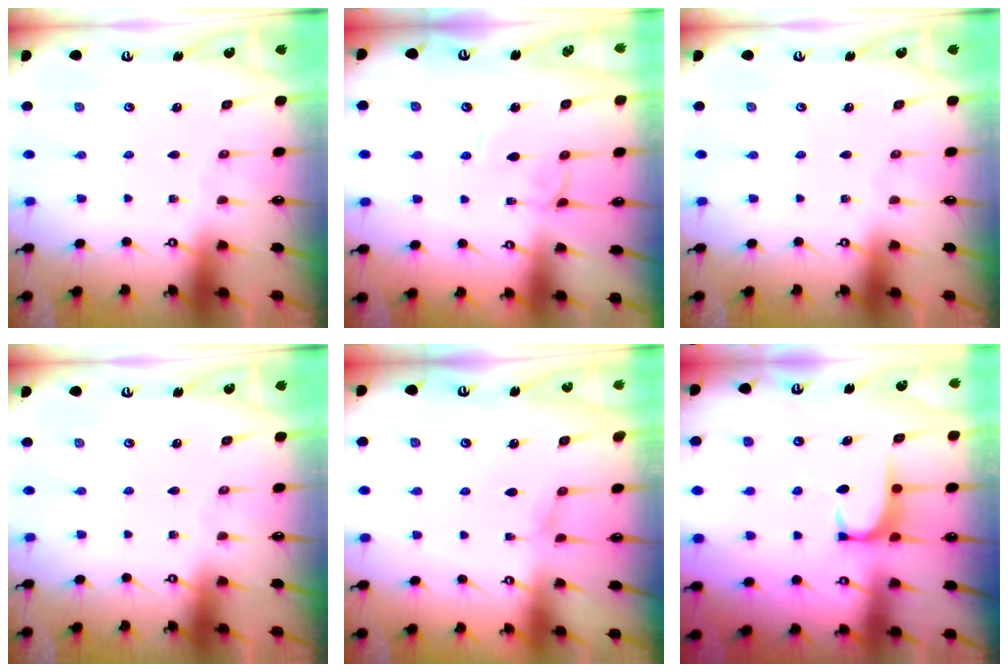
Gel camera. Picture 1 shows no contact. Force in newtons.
{"total": 0.0}
{"total": 0.0}
{"total": 0.0}
{"total": 0.0}
{"total": 1.8, "press": 1.7, "slide": 0.4}